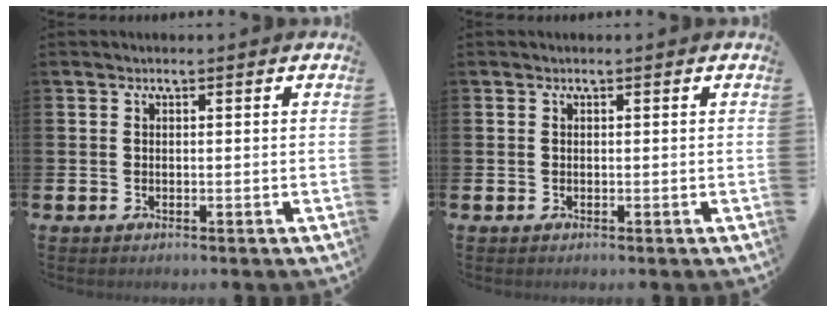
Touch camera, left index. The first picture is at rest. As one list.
[{"total": 0.0}]